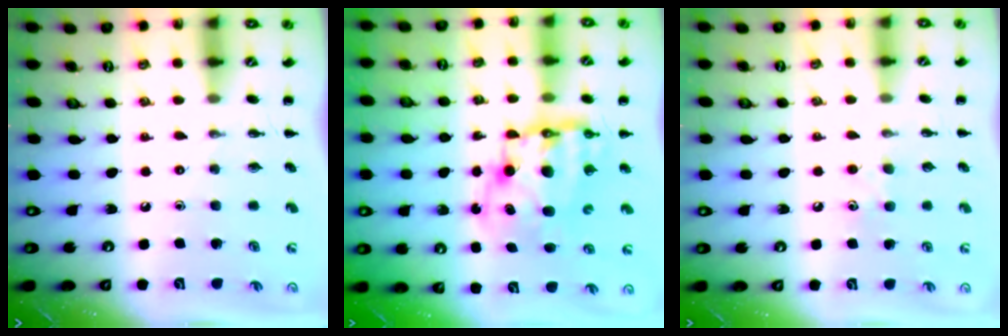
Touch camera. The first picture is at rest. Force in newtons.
{"total": 11.0, "press": 10.5, "slide": 3.1}
{"total": 6.1, "press": 5.9, "slide": 1.6}